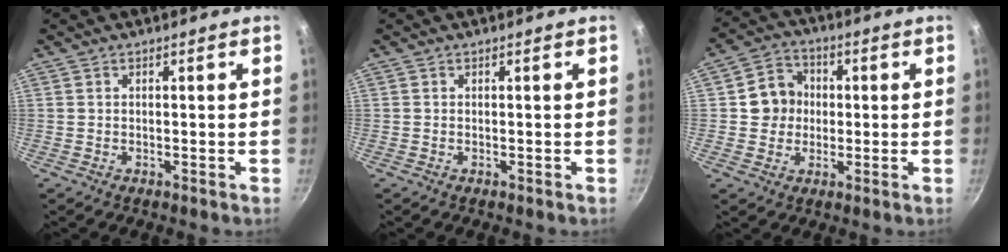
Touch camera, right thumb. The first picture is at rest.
{"total": 0.0}
{"total": 8.1, "force": [0.2, 7.4, 3.2], "torque": [-0.021, 0.015, -0.007]}